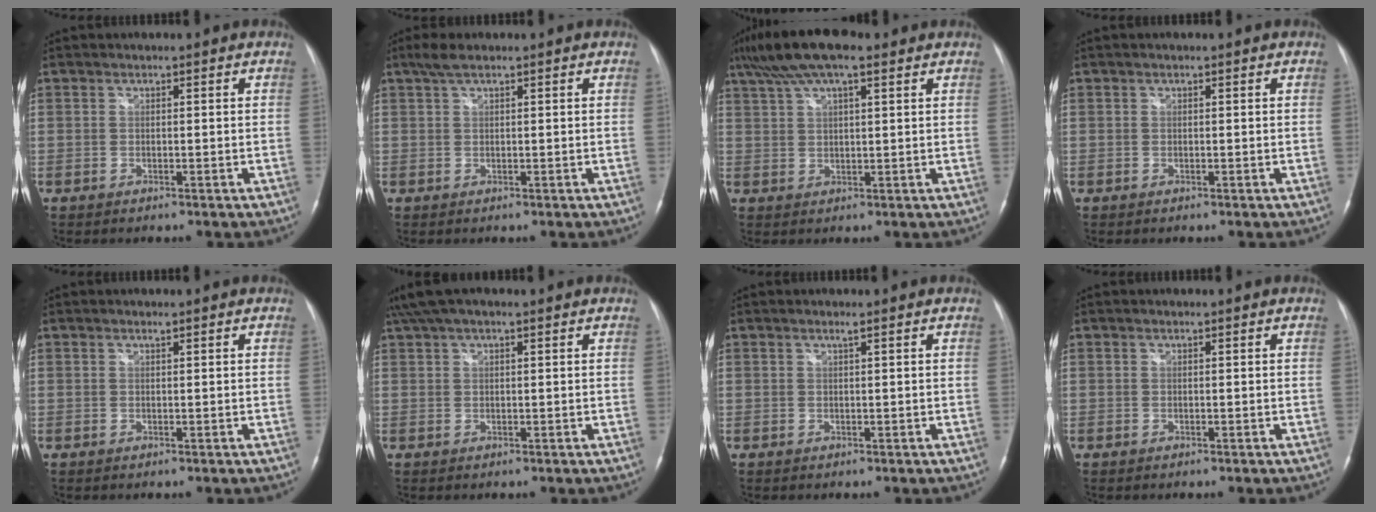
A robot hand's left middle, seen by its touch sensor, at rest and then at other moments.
{"total": 2.5, "force": [1.8, 0.6, 1.6], "torque": [-0.038, 0.014, 0.037]}
{"total": 11.0, "force": [7.7, 2.5, 7.4], "torque": [-0.144, 0.036, 0.134]}
{"total": 0.0}
{"total": 0.0}
{"total": 6.2, "force": [4.4, 1.4, 4.0], "torque": [-0.084, 0.046, 0.081]}
{"total": 0.6, "force": [0.4, -0.1, 0.4], "torque": [-0.013, -0.001, 0.009]}
{"total": 0.0}